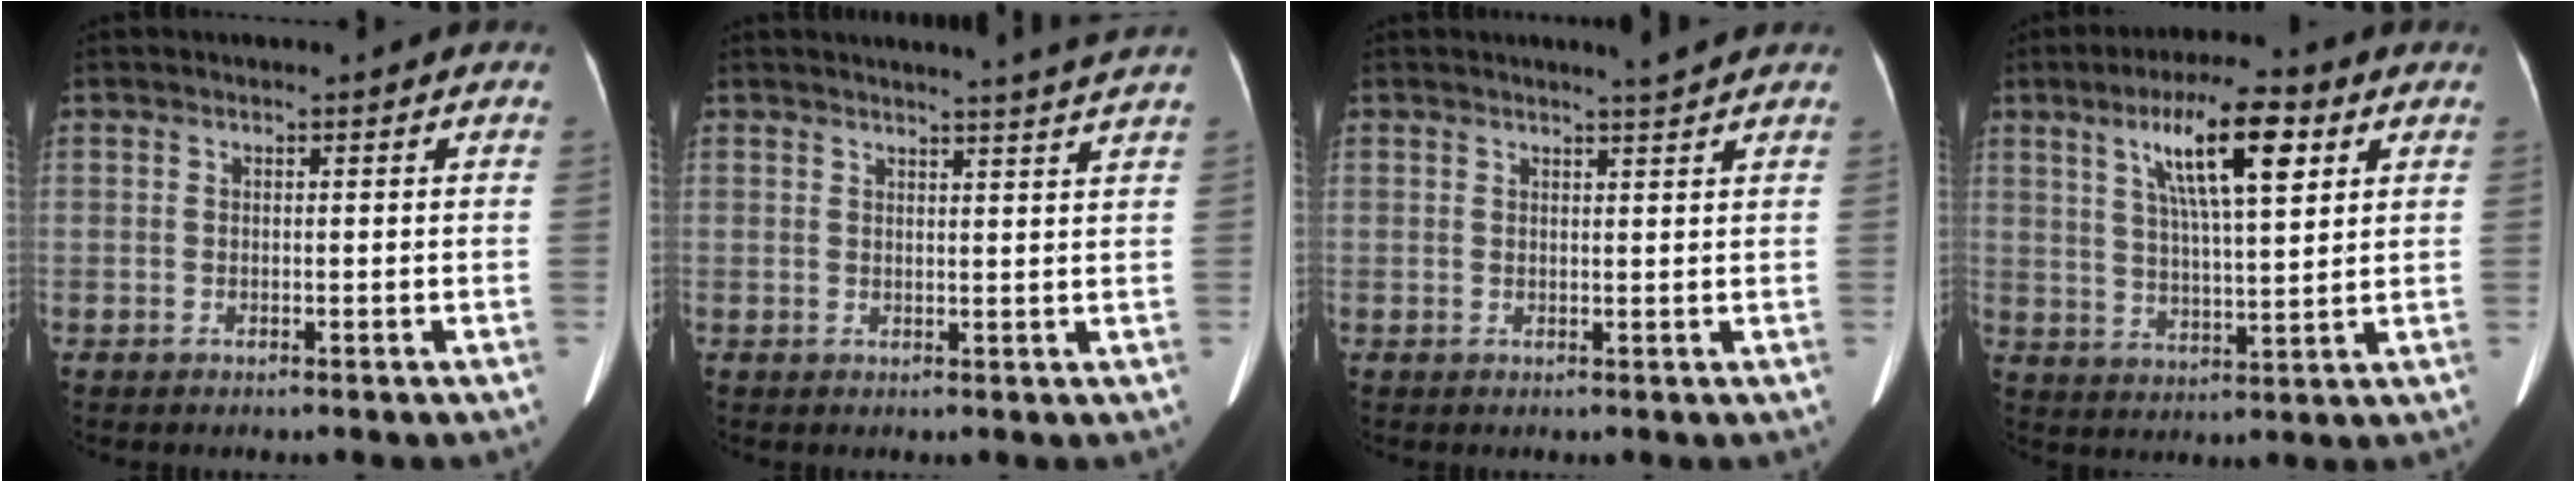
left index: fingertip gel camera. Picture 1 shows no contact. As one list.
[{"total": 6.2, "force": [5.7, -1.7, 1.9], "torque": [-0.025, -0.016, 0.056]}, {"total": 2.2, "force": [2.0, -0.6, 0.6], "torque": [-0.013, -0.008, 0.028]}, {"total": 11.9, "force": [5.4, 2.2, 10.4], "torque": [-0.181, 0.015, 0.092]}]